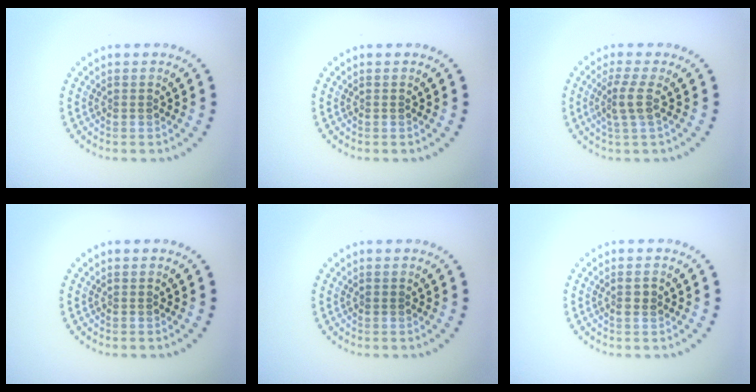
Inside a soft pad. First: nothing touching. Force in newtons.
{"total": 0.0}
{"total": 2.4, "press": 1.7, "slide": 1.7}
{"total": 0.0}
{"total": 0.5, "press": 0.5, "slide": 0.1}
{"total": 1.2, "press": 1.2, "slide": 0.4}